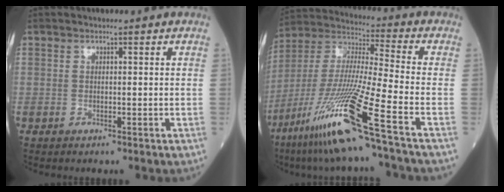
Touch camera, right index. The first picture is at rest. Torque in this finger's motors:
{"motor_torque": [1.56, -0.58, 1.06, 0.21]}